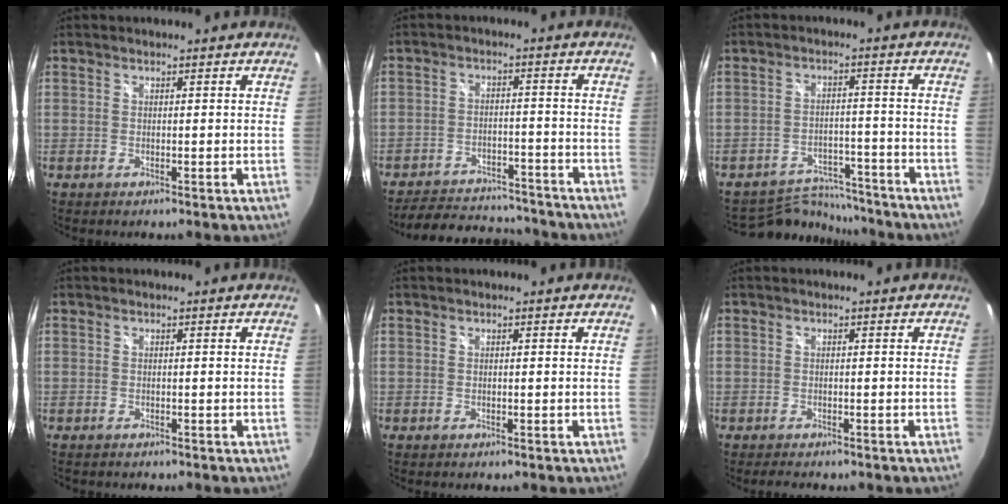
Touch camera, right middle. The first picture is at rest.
{"total": 15.1, "force": [-13.2, 5.3, 5.1], "torque": [-0.118, 0.021, -0.173]}
{"total": 9.7, "force": [-9.2, 2.7, 0.8], "torque": [-0.026, 0.015, -0.134]}
{"total": 0.8, "force": [-0.7, 0.3, 0.2], "torque": [-0.006, 0.000, -0.011]}
{"total": 0.0}
{"total": 1.8, "force": [-1.6, 0.5, 0.5], "torque": [-0.015, 0.000, -0.027]}